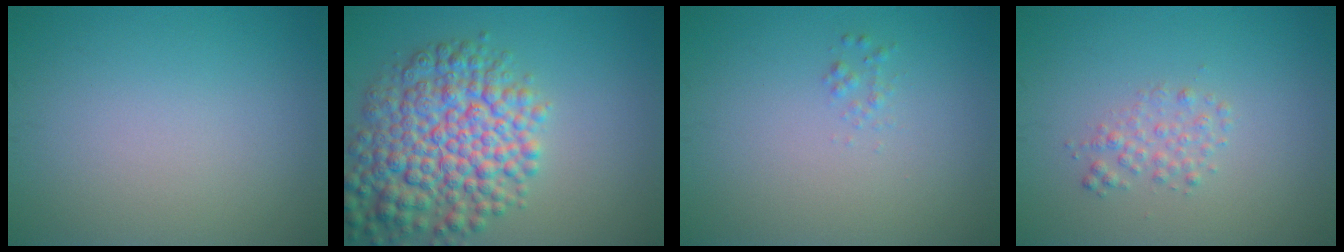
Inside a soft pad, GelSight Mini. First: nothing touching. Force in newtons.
{"total": 8.8, "press": 8.8, "slide": 0.3}
{"total": 0.7, "press": 0.7, "slide": 0.0}
{"total": 1.5, "press": 1.5, "slide": 0.0}